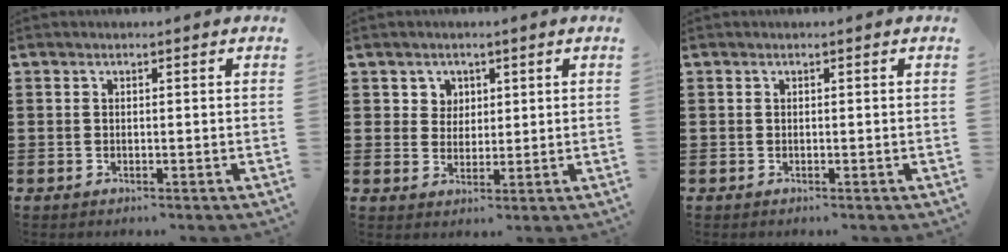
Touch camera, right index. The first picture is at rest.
{"total": 3.0, "force": [1.5, 2.7, 0.3], "torque": [-0.012, 0.008, 0.023]}
{"total": 0.0}